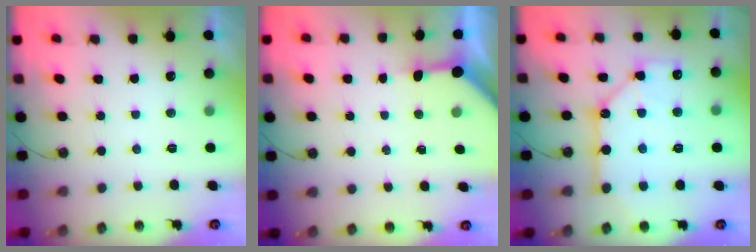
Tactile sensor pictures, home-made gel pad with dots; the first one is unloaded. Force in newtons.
{"total": 3.8, "press": 3.8, "slide": 0.4}
{"total": 11.2, "press": 11.2, "slide": 0.7}